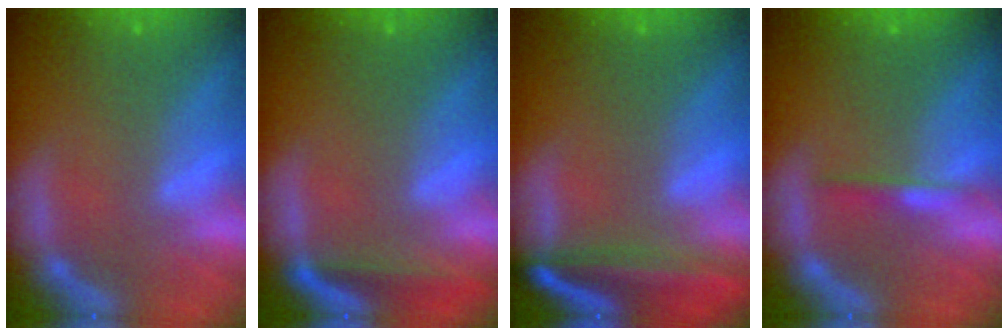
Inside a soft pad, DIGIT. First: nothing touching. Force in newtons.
{"total": 3.0}
{"total": 8.0}
{"total": 1.4}